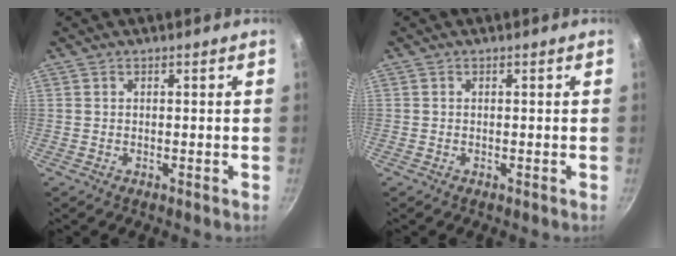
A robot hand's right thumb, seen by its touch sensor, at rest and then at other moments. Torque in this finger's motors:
{"motor_torque": [0.17, -0.55, -0.97, 0.30, 0.05]}